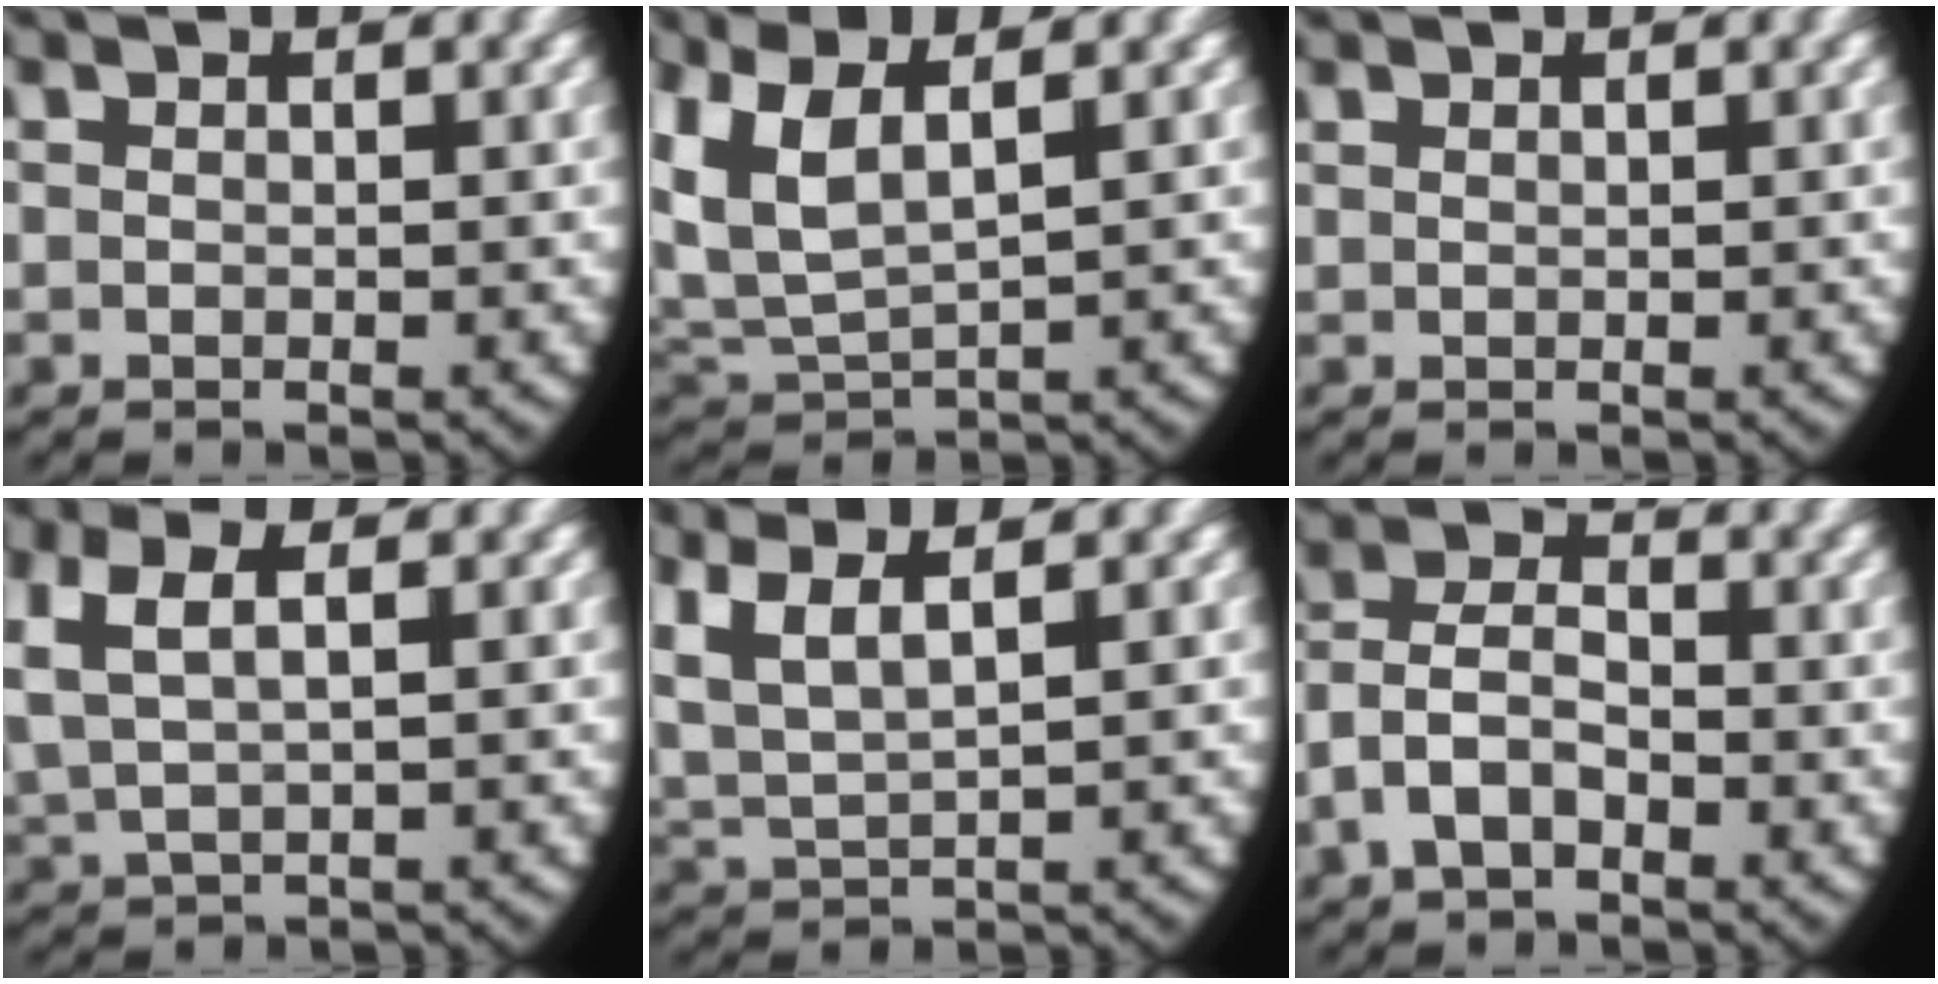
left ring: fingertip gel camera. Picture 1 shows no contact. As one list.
[{"total": 9.2, "force": [2.3, 7.1, 5.5], "torque": [-0.166, -0.021, 0.048]}, {"total": 0.6, "force": [0.6, 0.2, 0.1], "torque": [-0.009, -0.004, 0.019]}, {"total": 5.3, "force": [1.4, 3.5, 3.8], "torque": [-0.093, 0.003, 0.029]}, {"total": 7.7, "force": [2.3, 5.5, 4.8], "torque": [-0.128, -0.004, 0.042]}, {"total": 5.8, "force": [-1.3, 4.7, 3.2], "torque": [-0.081, -0.021, -0.021]}]